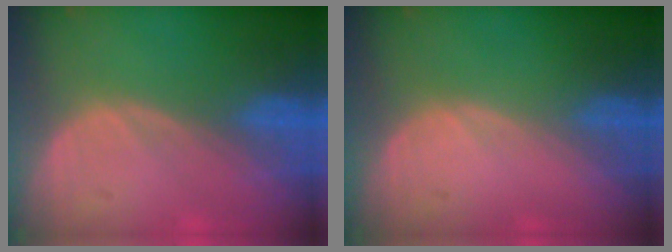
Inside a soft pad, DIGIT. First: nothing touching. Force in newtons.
{"total": 0.0}